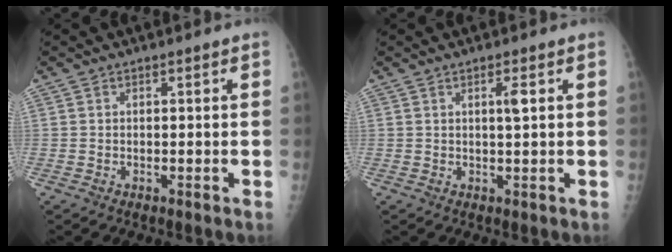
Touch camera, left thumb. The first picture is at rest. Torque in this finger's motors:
{"motor_torque": [0.14, 0.82, 0.16, 0.09, 0.00]}